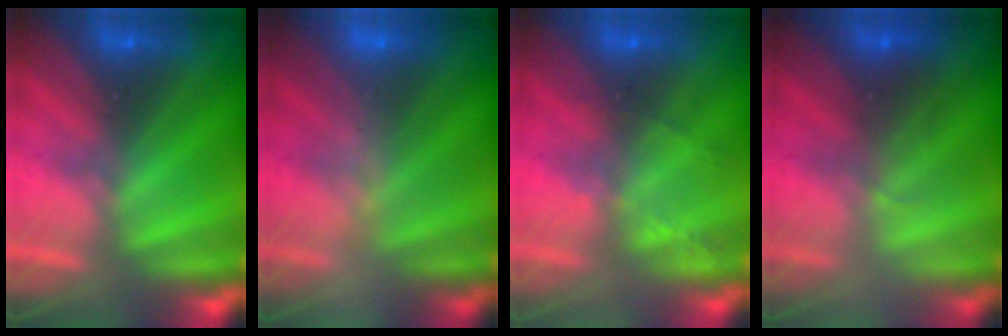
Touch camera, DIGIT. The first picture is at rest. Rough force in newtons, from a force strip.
{"total": 2.4}
{"total": 2.2}
{"total": 2.1}